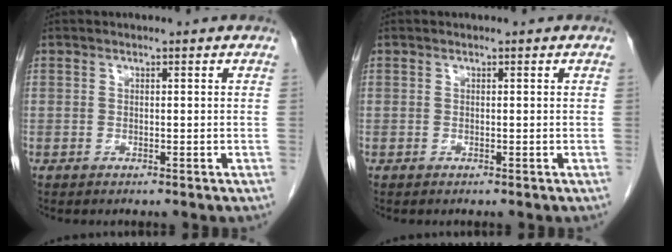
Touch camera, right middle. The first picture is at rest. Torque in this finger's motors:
{"motor_torque": [-0.18, -0.02, -0.02, -0.01]}